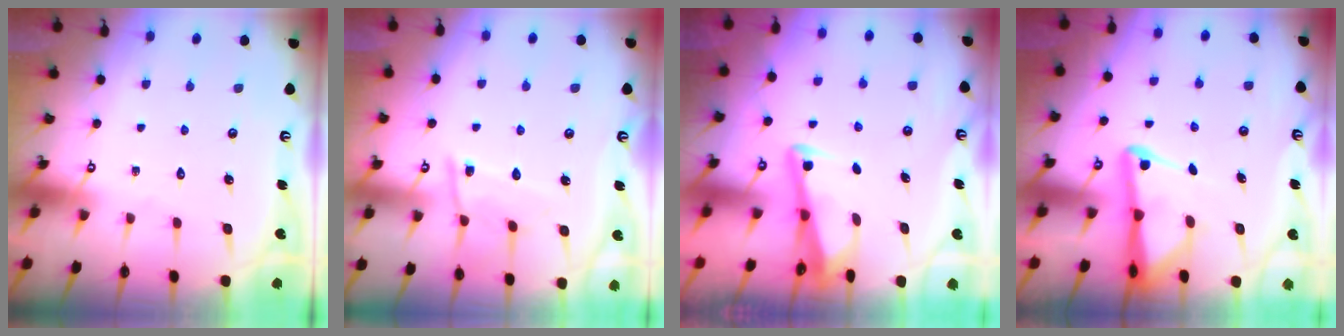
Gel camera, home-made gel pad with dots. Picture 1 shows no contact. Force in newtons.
{"total": 10.1, "press": 10.1, "slide": 0.8}
{"total": 3.4, "press": 3.4, "slide": 0.4}
{"total": 5.1, "press": 5.1, "slide": 0.6}